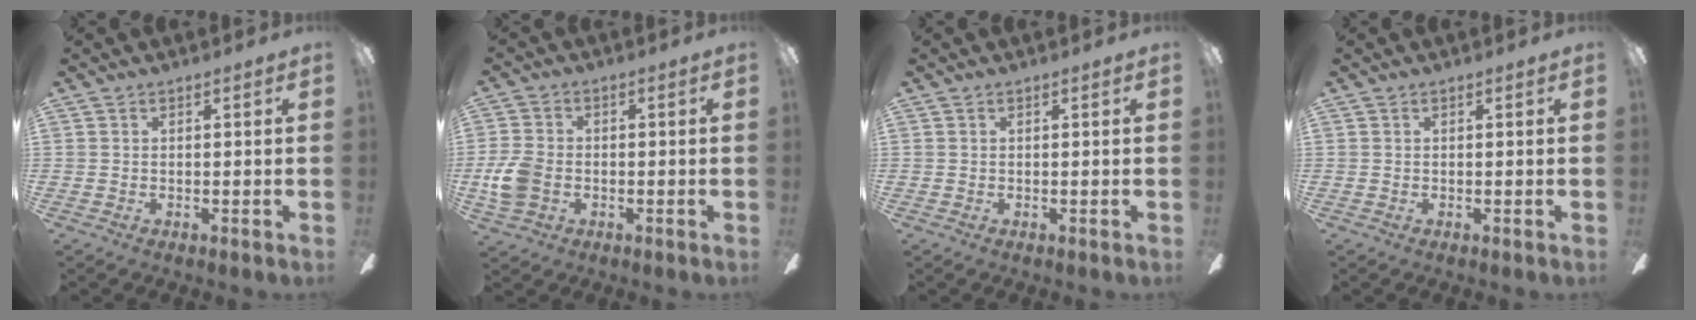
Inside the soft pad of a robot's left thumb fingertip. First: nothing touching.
{"total": 7.5, "force": [-1.5, 5.6, 4.7], "torque": [-0.110, 0.012, -0.027]}
{"total": 0.0}
{"total": 0.0}